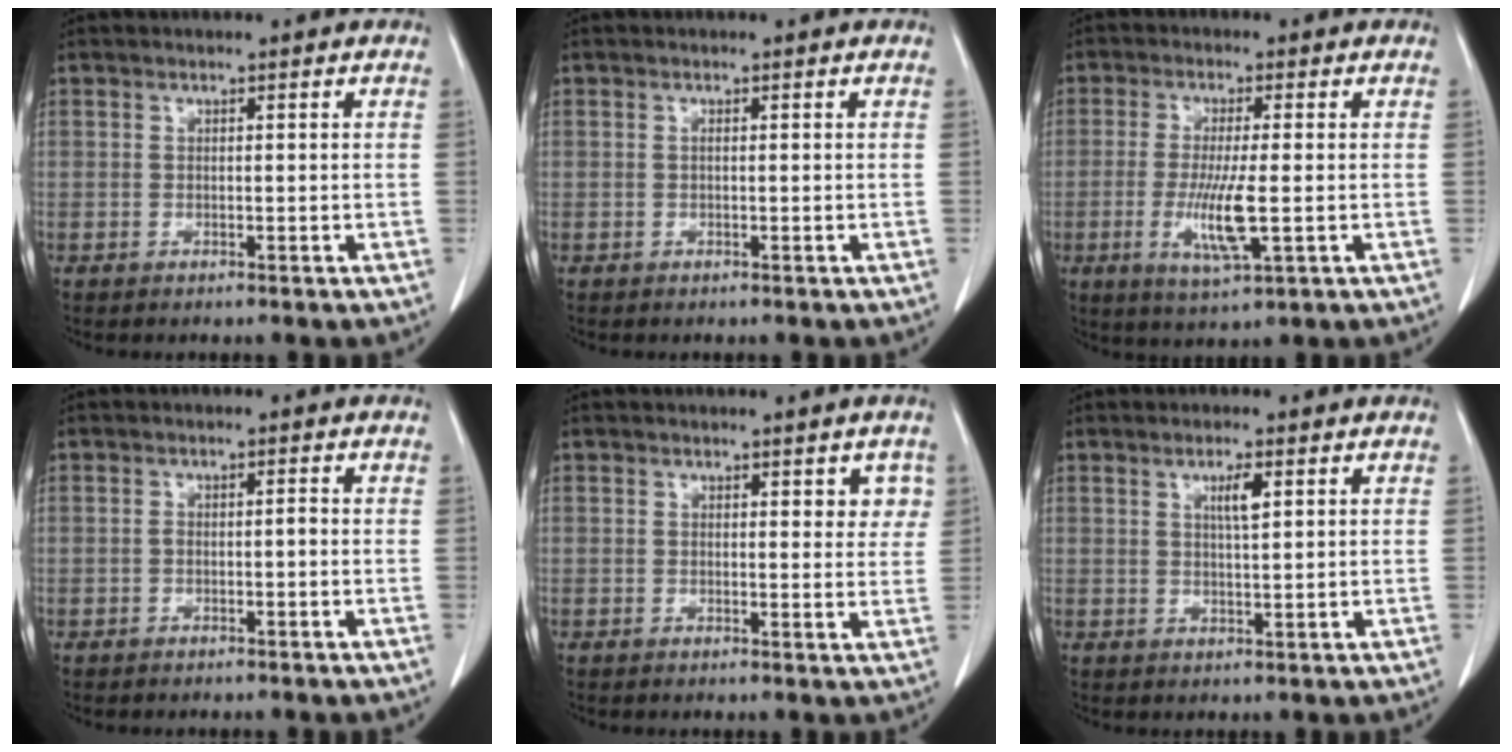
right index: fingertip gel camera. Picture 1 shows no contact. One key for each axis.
{"total": 0.0}
{"total": 7.6, "fx": -1.5, "fy": 0.7, "fz": 7.4, "tx": -0.146, "ty": -0.021, "tz": -0.027}
{"total": 1.1, "fx": -0.4, "fy": 0.3, "fz": 1.0, "tx": -0.016, "ty": 0.003, "tz": -0.008}
{"total": 3.2, "fx": 1.4, "fy": 1.5, "fz": 2.4, "tx": -0.018, "ty": -0.002, "tz": 0.014}
{"total": 2.9, "fx": 1.2, "fy": 0.3, "fz": 2.6, "tx": -0.045, "ty": -0.001, "tz": 0.020}